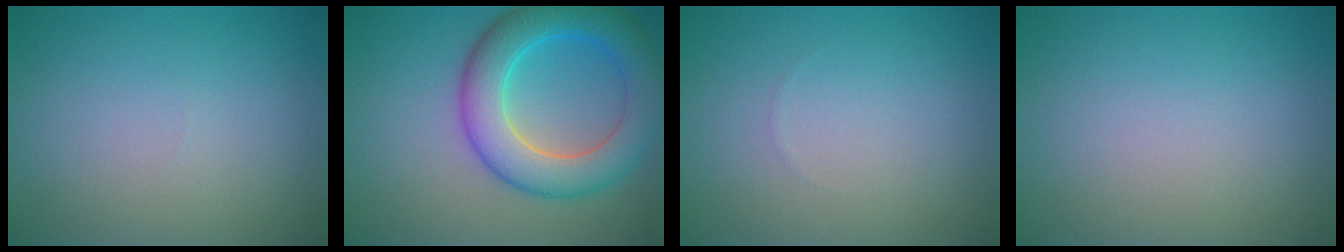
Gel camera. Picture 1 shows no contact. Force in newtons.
{"total": 7.8, "press": 7.8, "slide": 0.1}
{"total": 0.0}
{"total": 0.0}